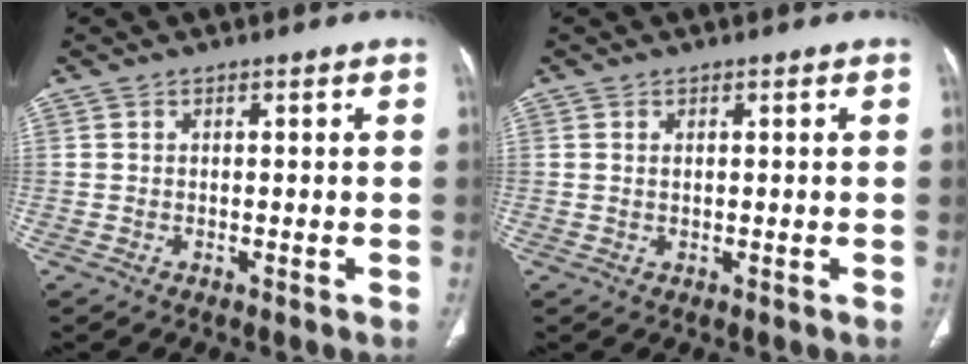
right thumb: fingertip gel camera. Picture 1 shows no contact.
{"total": 0.8, "force": [0.3, 0.3, 0.6], "torque": [-0.016, 0.002, 0.008]}